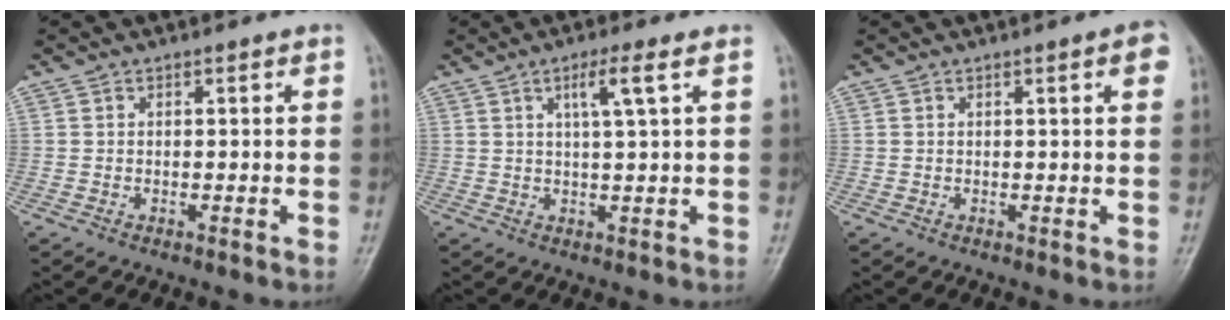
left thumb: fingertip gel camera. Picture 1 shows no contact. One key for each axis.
{"total": 4.6, "fx": 1.9, "fy": 0.0, "fz": 4.2, "tx": -0.081, "ty": -0.003, "tz": 0.037}
{"total": 2.9, "fx": 1.1, "fy": 0.6, "fz": 2.6, "tx": -0.028, "ty": 0.001, "tz": 0.010}